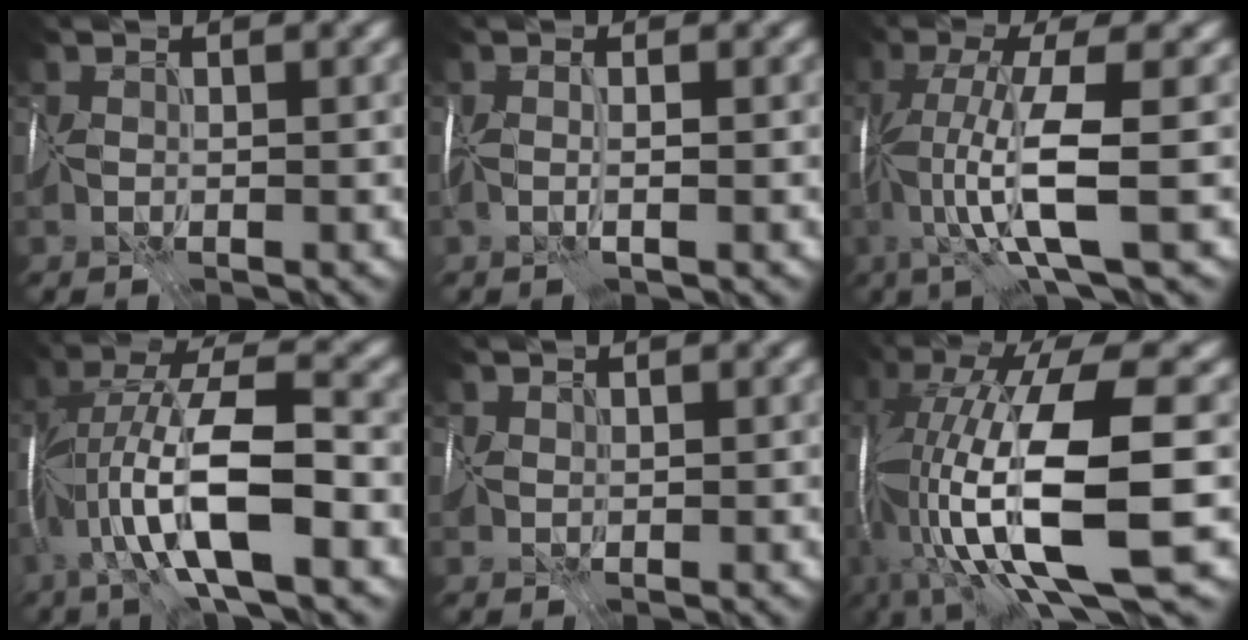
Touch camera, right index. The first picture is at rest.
{"total": 1.3, "force": [-0.2, -1.2, -0.3], "torque": [0.017, -0.005, -0.005]}
{"total": 5.9, "force": [-1.7, -0.1, 5.6], "torque": [-0.100, -0.006, -0.033]}
{"total": 9.9, "force": [-3.3, 2.0, 9.1], "torque": [-0.166, 0.017, -0.067]}
{"total": 0.6, "force": [0.4, 0.3, -0.4], "torque": [0.014, -0.002, 0.007]}
{"total": 15.3, "force": [-3.1, 4.5, 14.3], "torque": [-0.271, -0.014, -0.044]}